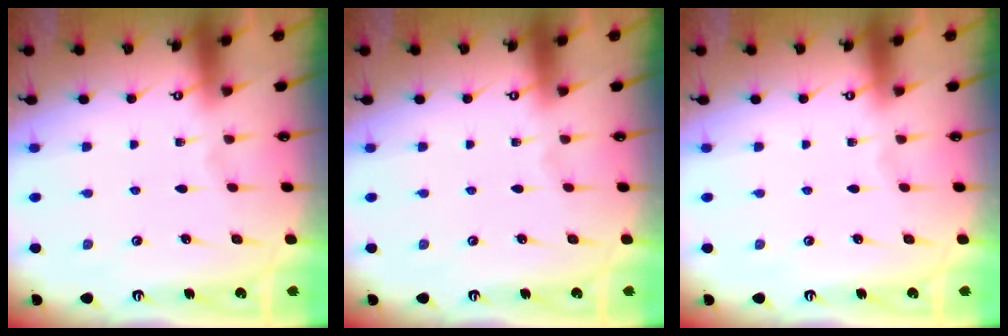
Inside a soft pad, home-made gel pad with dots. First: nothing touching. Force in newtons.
{"total": 0.0}
{"total": 0.0}